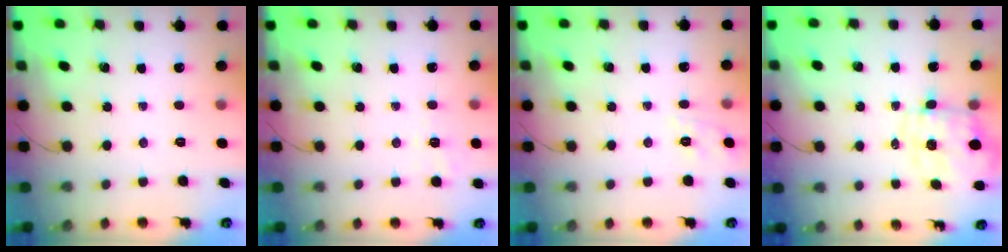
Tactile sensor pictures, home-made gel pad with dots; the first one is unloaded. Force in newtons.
{"total": 2.7, "press": 2.3, "slide": 1.5}
{"total": 1.7, "press": 0.1, "slide": 1.7}
{"total": 1.7, "press": 1.6, "slide": 0.6}